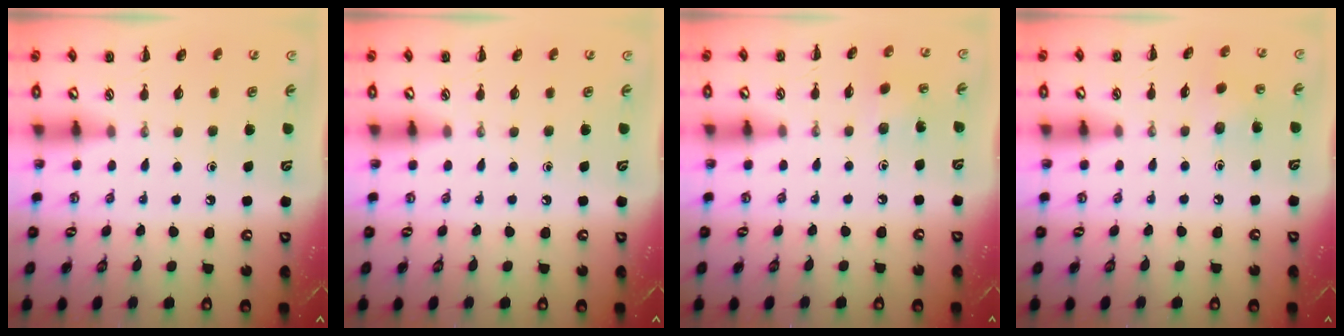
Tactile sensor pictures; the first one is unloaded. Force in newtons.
{"total": 0.0}
{"total": 3.0, "press": 2.8, "slide": 0.9}
{"total": 6.2, "press": 6.1, "slide": 1.2}